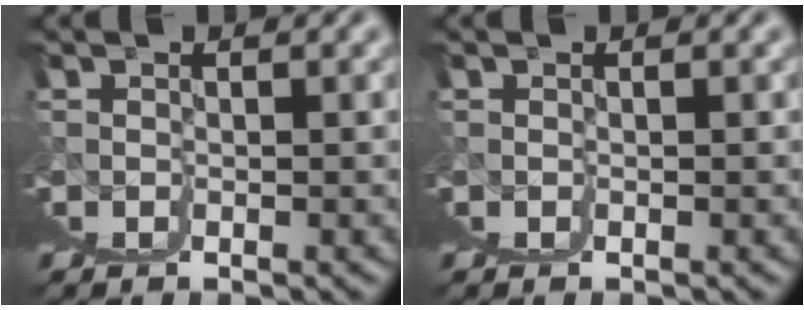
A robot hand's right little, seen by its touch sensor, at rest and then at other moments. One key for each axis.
{"total": 0.0}